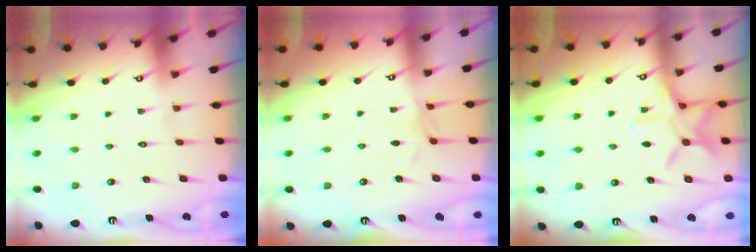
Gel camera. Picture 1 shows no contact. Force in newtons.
{"total": 2.5, "press": 2.4, "slide": 0.6}
{"total": 10.8, "press": 10.8, "slide": 0.6}